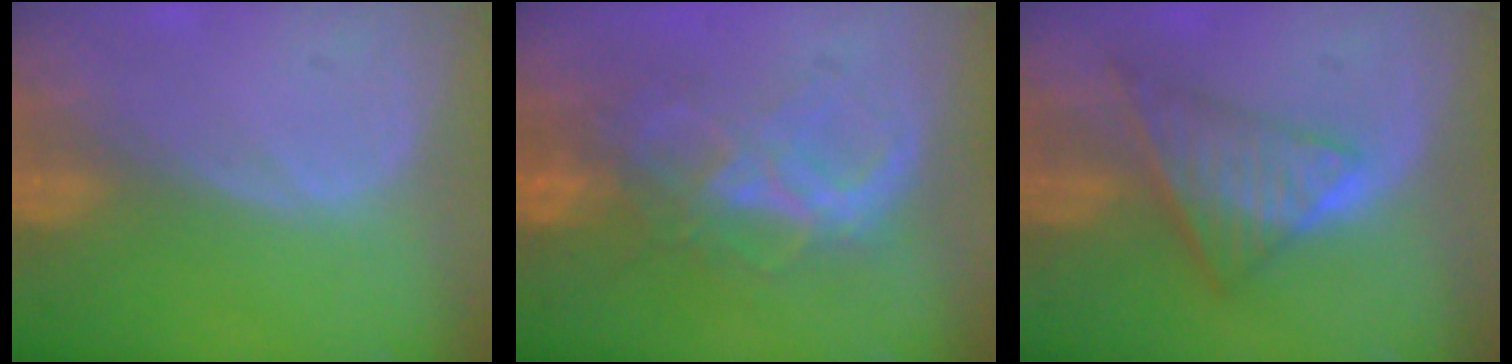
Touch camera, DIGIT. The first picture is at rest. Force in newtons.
{"total": 7.3, "press": 7.2, "slide": 1.3}
{"total": 7.4, "press": 6.2, "slide": 3.9}